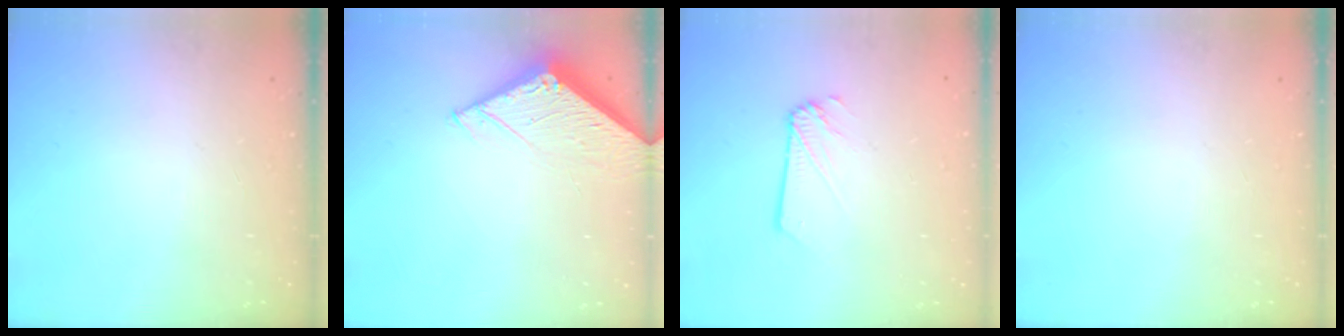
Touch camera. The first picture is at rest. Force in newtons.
{"total": 5.0, "press": 4.9, "slide": 0.5}
{"total": 1.2, "press": 1.2, "slide": 0.1}
{"total": 0.0}